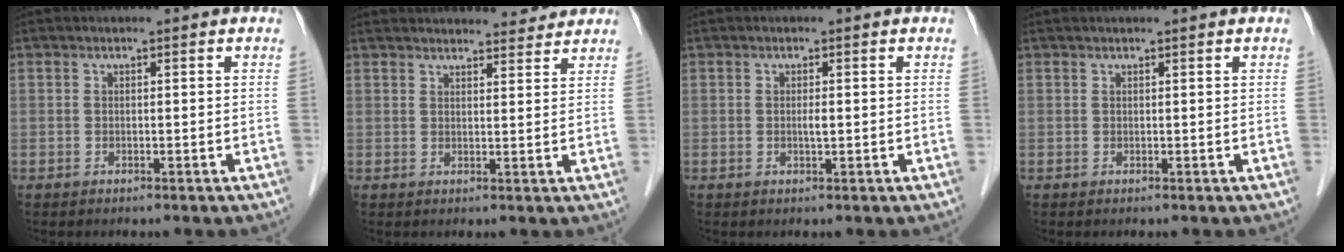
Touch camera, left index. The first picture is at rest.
{"total": 15.5, "force": [14.5, 2.8, 4.7], "torque": [-0.067, 0.035, 0.202]}
{"total": 1.4, "force": [0.2, 0.2, 1.3], "torque": [-0.028, 0.001, 0.005]}
{"total": 2.9, "force": [2.5, 0.0, 1.6], "torque": [-0.020, 0.030, 0.041]}